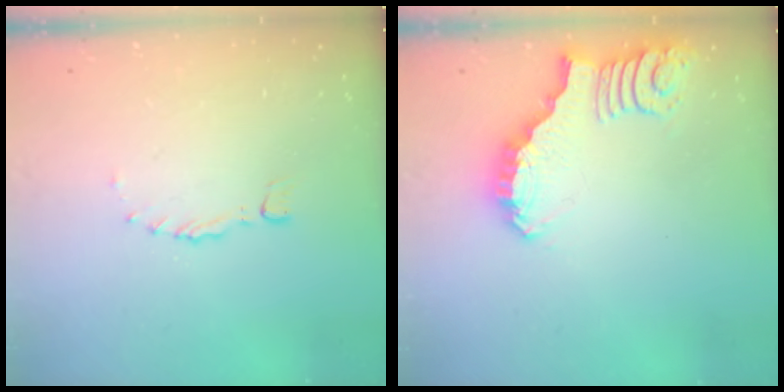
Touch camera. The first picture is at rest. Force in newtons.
{"total": 2.7, "press": 2.7, "slide": 0.2}